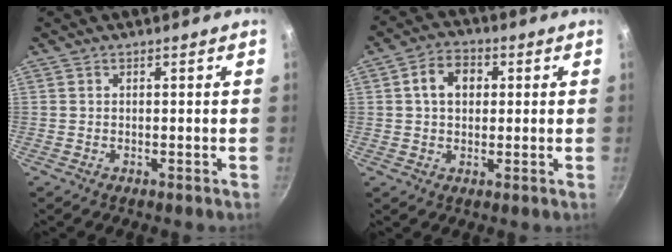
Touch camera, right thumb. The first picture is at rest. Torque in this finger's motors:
{"motor_torque": [-0.83, 0.89, 0.64, -0.52, 0.00]}